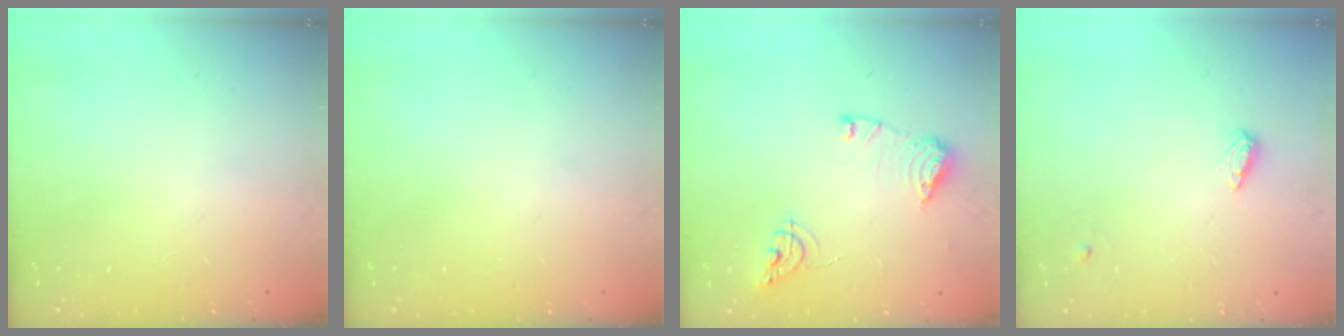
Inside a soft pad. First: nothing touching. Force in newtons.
{"total": 0.0}
{"total": 10.2, "press": 10.2, "slide": 0.6}
{"total": 5.2, "press": 5.1, "slide": 1.0}